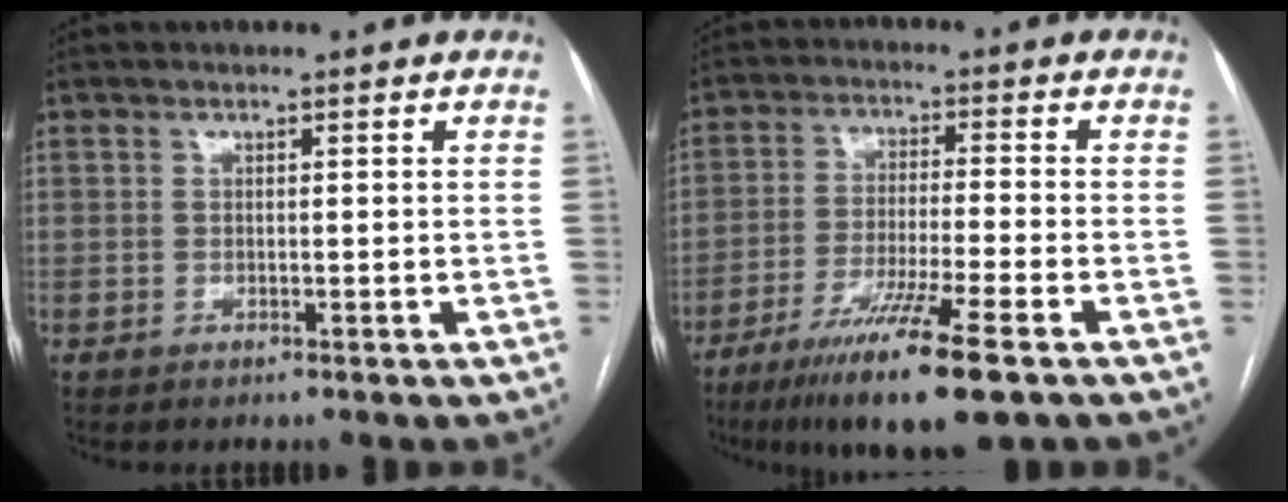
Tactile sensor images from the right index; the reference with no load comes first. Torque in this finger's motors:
{"motor_torque": [1.32, -0.82, 0.32, 0.17]}